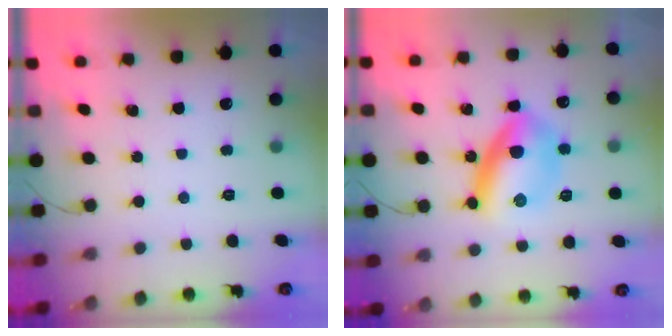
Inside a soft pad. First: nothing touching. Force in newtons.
{"total": 12.4, "press": 12.4, "slide": 0.2}